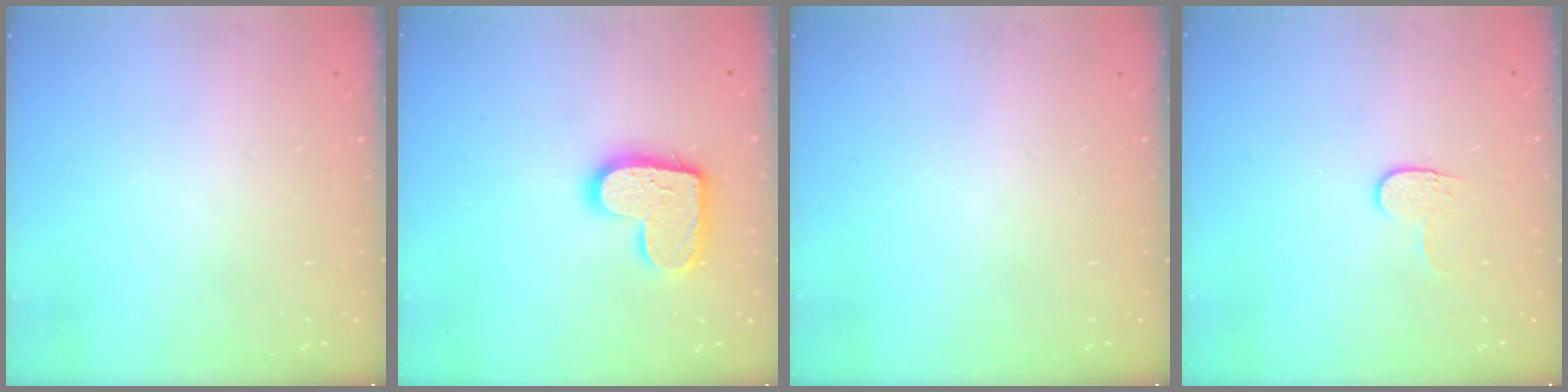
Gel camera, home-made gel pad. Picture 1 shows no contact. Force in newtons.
{"total": 14.2, "press": 14.2, "slide": 0.8}
{"total": 0.0}
{"total": 4.2, "press": 4.2, "slide": 0.5}